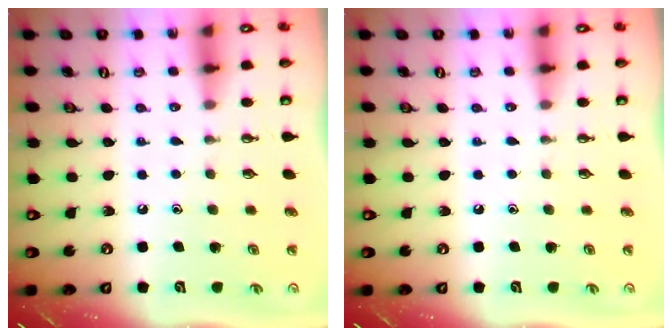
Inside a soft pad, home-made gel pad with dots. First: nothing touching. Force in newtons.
{"total": 0.0}